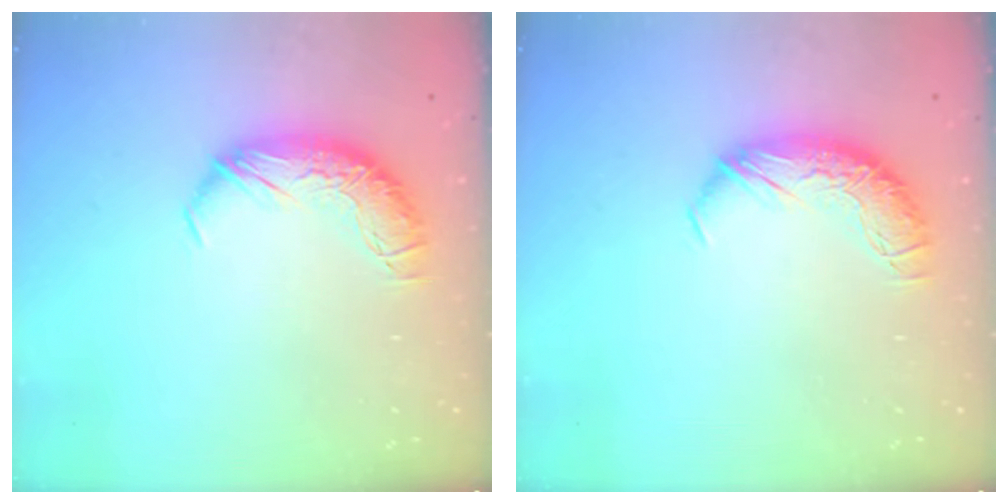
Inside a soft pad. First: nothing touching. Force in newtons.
{"total": 0.0}